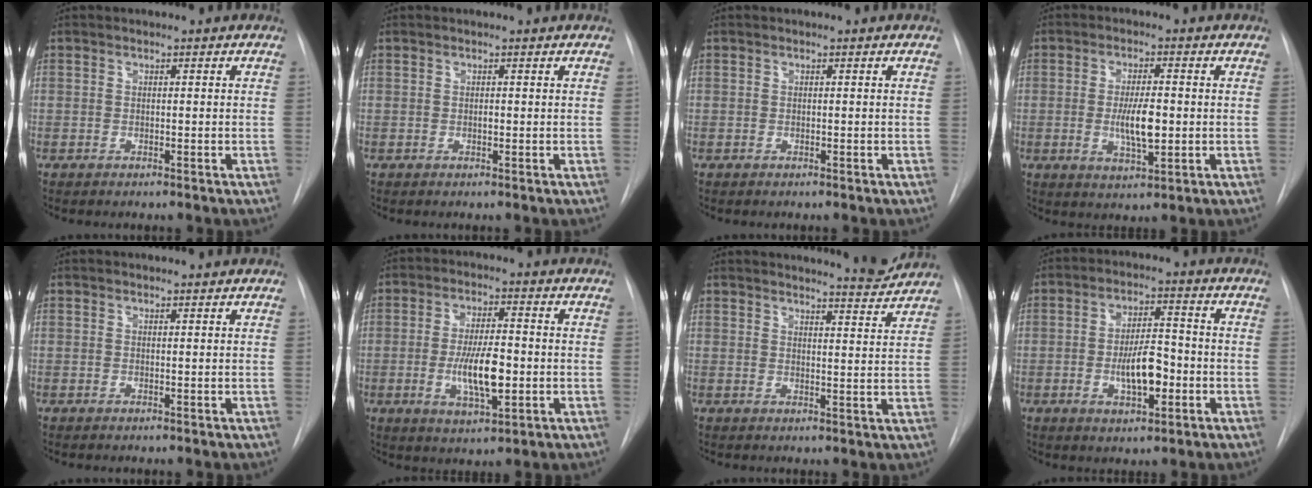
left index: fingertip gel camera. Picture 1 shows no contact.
{"total": 0.6, "force": [0.4, 0.3, 0.5], "torque": [-0.009, 0.005, 0.006]}
{"total": 0.0}
{"total": 6.1, "force": [-0.6, 1.7, 5.8], "torque": [-0.107, -0.011, -0.007]}
{"total": 2.1, "force": [2.0, 0.1, 0.4], "torque": [-0.005, 0.013, 0.025]}
{"total": 8.5, "force": [-1.5, 2.5, 8.0], "torque": [-0.148, -0.008, -0.023]}
{"total": 7.3, "force": [7.2, -0.4, 0.9], "torque": [-0.018, -0.023, 0.085]}
{"total": 7.5, "force": [-2.0, 2.8, 6.6], "torque": [-0.118, 0.004, -0.030]}